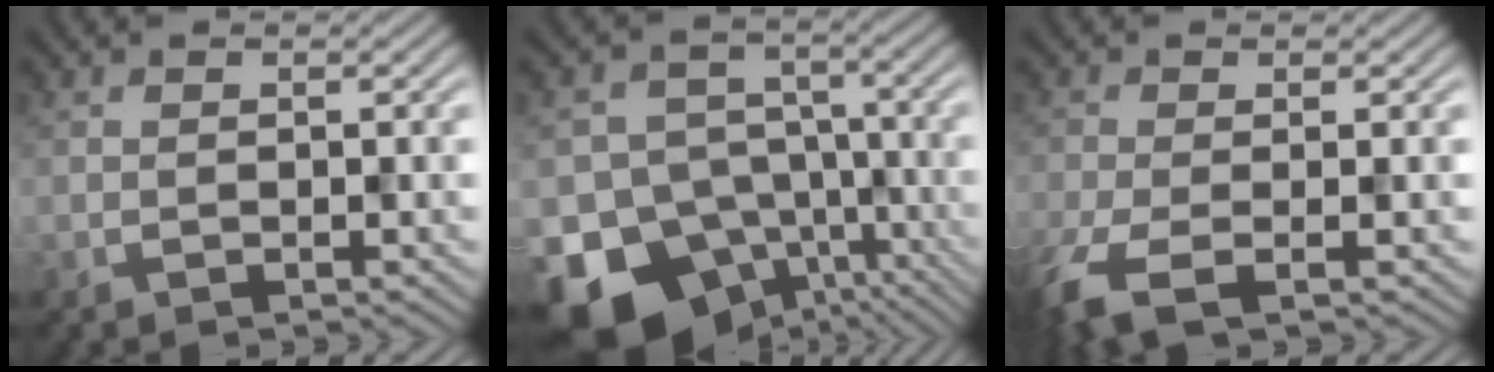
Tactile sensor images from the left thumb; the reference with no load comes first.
{"total": 17.0, "force": [-10.8, 12.0, 5.4], "torque": [-0.126, -0.051, -0.145]}
{"total": 5.1, "force": [-3.0, 1.3, 3.8], "torque": [-0.080, -0.013, -0.062]}